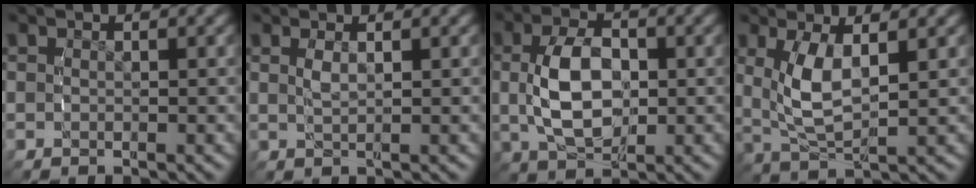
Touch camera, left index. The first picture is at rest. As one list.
[{"total": 0.9, "force": [0.3, -0.1, 0.8], "torque": [-0.020, -0.001, 0.010]}, {"total": 6.4, "force": [-0.2, 4.2, 4.8], "torque": [-0.115, -0.006, 0.002]}, {"total": 4.9, "force": [0.5, 3.0, 3.9], "torque": [-0.111, -0.019, 0.021]}]